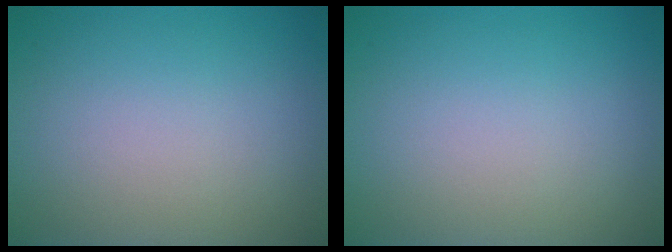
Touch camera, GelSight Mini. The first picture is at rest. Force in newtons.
{"total": 0.0}